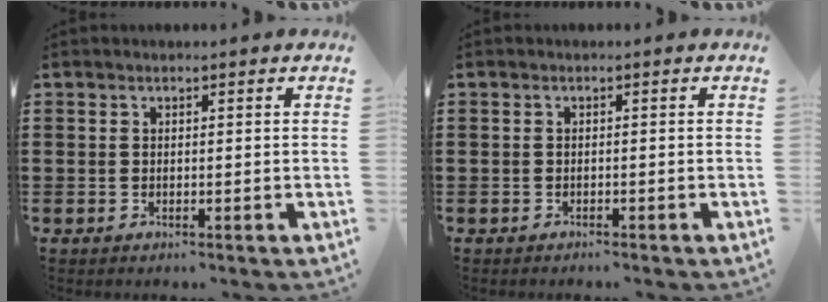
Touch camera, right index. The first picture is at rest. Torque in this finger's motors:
{"motor_torque": [0.38, 0.34, -0.03, 0.02]}